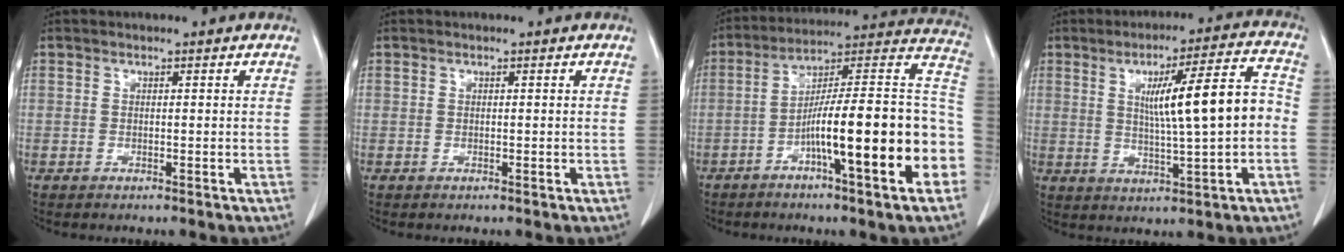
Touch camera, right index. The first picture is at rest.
{"total": 0.0}
{"total": 22.0, "force": [-6.4, 2.1, 21.0], "torque": [-0.229, 0.026, -0.098]}
{"total": 12.1, "force": [0.6, 1.1, 12.0], "torque": [-0.182, 0.021, 0.013]}